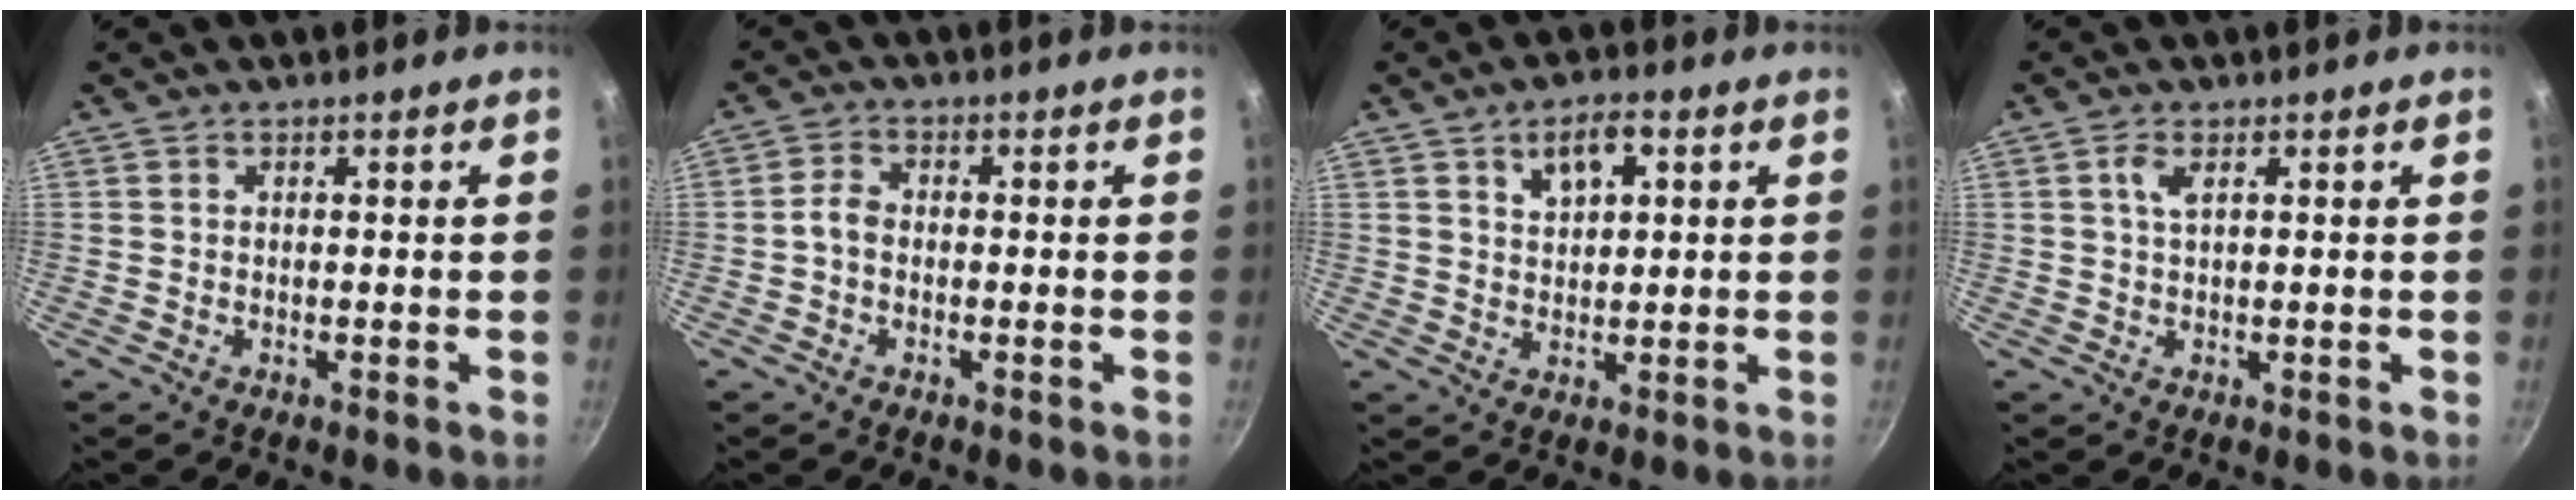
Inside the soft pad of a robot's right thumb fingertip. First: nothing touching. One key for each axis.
{"total": 2.7, "fx": -0.7, "fy": 1.8, "fz": 1.8, "tx": -0.036, "ty": 0.017, "tz": -0.019}
{"total": 6.0, "fx": 2.5, "fy": 3.2, "fz": 4.4, "tx": -0.056, "ty": 0.000, "tz": 0.045}
{"total": 2.2, "fx": 0.9, "fy": 0.8, "fz": 1.8, "tx": -0.037, "ty": -0.001, "tz": 0.019}